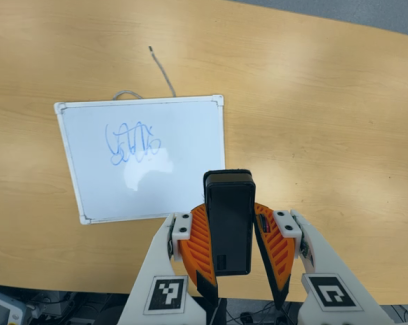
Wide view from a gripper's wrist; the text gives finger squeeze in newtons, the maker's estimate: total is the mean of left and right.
{"total": 8.8, "left": 7.9, "right": 9.6}